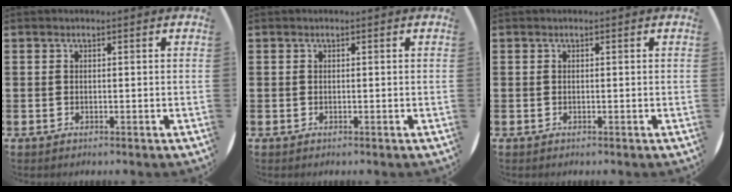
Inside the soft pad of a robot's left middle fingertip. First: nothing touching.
{"total": 0.0}
{"total": 0.0}